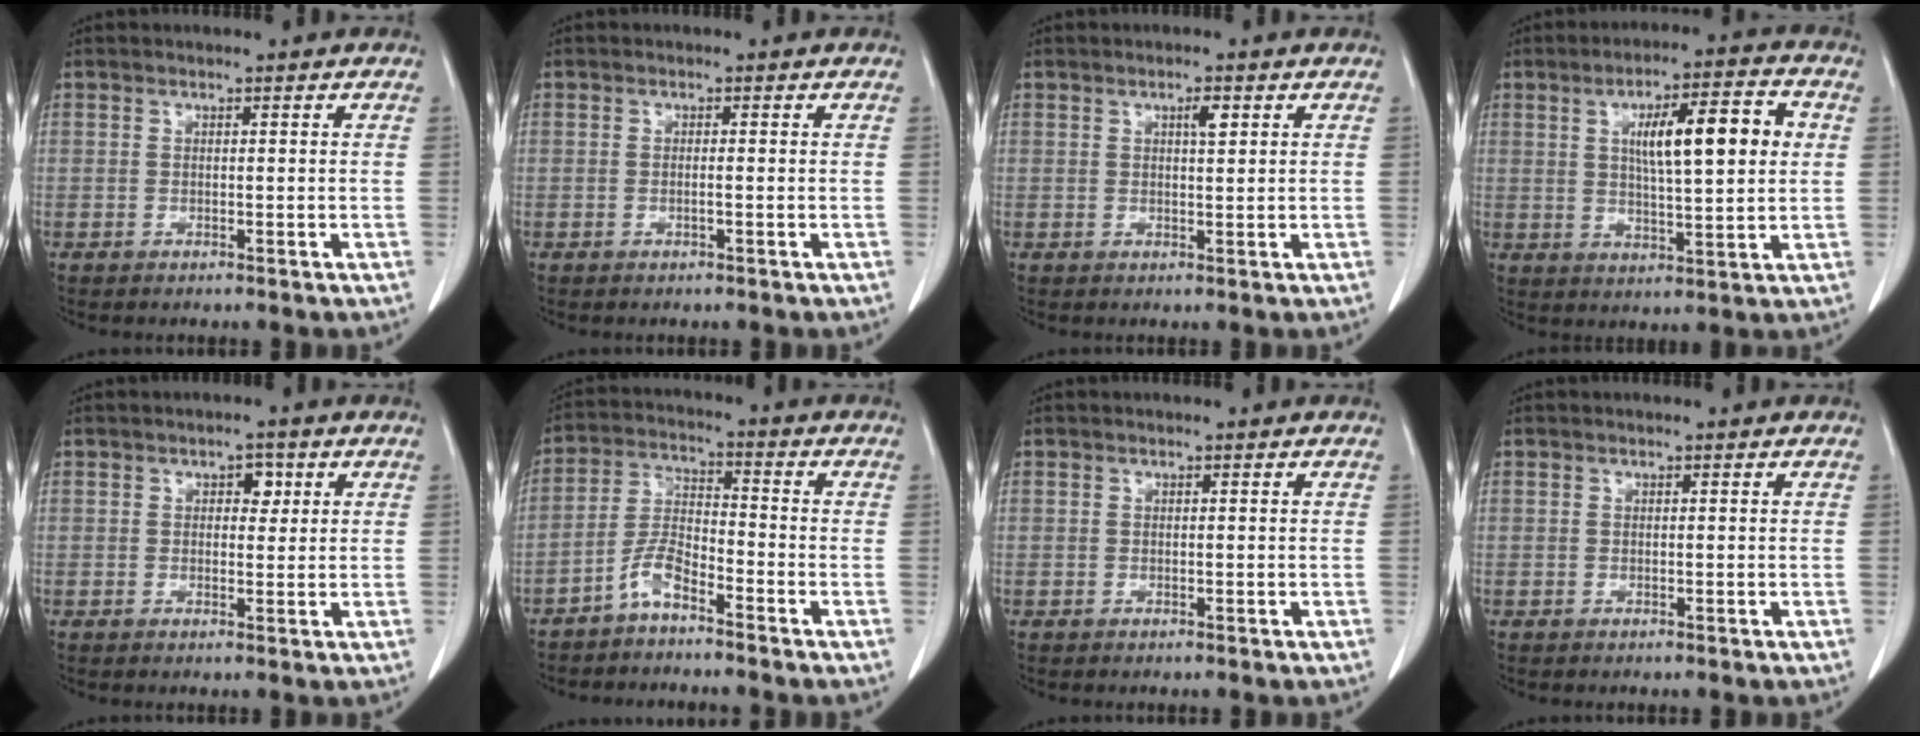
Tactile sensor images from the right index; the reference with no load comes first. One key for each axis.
{"total": 0.7, "fx": -0.2, "fy": -0.1, "fz": 0.7, "tx": -0.014, "ty": 0.000, "tz": -0.003}
{"total": 2.0, "fx": 0.9, "fy": 0.4, "fz": 1.7, "tx": -0.031, "ty": -0.002, "tz": 0.014}
{"total": 11.9, "fx": 2.7, "fy": 2.1, "fz": 11.4, "tx": -0.178, "ty": 0.016, "tz": 0.043}
{"total": 2.4, "fx": 0.9, "fy": 1.5, "fz": 1.6, "tx": -0.018, "ty": 0.005, "tz": 0.011}
{"total": 5.2, "fx": -3.9, "fy": 1.1, "fz": 3.2, "tx": -0.077, "ty": 0.002, "tz": -0.081}
{"total": 0.0}
{"total": 0.0}